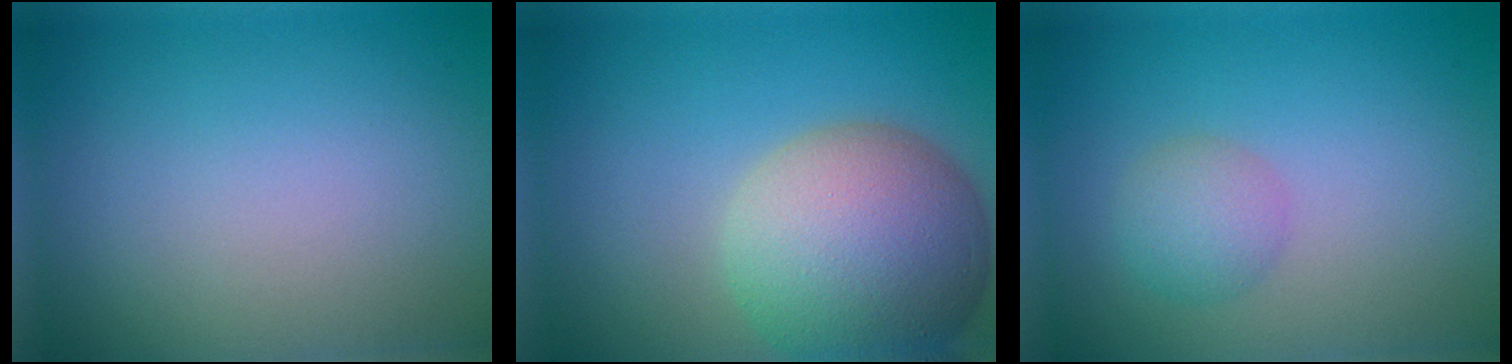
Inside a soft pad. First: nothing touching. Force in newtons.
{"total": 10.7, "press": 10.7, "slide": 0.9}
{"total": 2.3, "press": 2.3, "slide": 0.0}